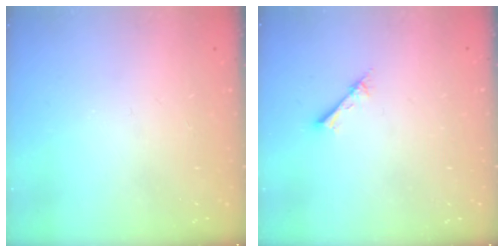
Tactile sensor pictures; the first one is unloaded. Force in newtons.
{"total": 2.3, "press": 2.3, "slide": 0.3}